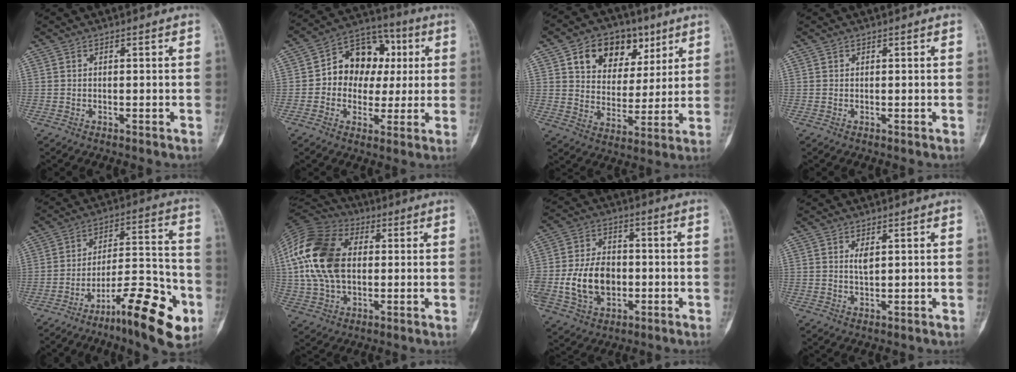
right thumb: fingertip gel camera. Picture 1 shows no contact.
{"total": 14.0, "force": [1.6, 11.1, 8.3], "torque": [-0.069, 0.026, 0.017]}
{"total": 14.8, "force": [7.1, 10.3, 7.8], "torque": [-0.078, -0.017, 0.119]}
{"total": 0.0}
{"total": 18.4, "force": [-9.3, 5.2, 15.0], "torque": [-0.211, 0.074, -0.140]}
{"total": 19.3, "force": [2.5, 12.8, 14.2], "torque": [-0.277, 0.015, 0.042]}
{"total": 12.6, "force": [-1.7, 9.2, 8.5], "torque": [-0.139, 0.016, -0.022]}
{"total": 2.1, "force": [0.9, 0.8, 1.7], "torque": [-0.030, -0.008, 0.019]}